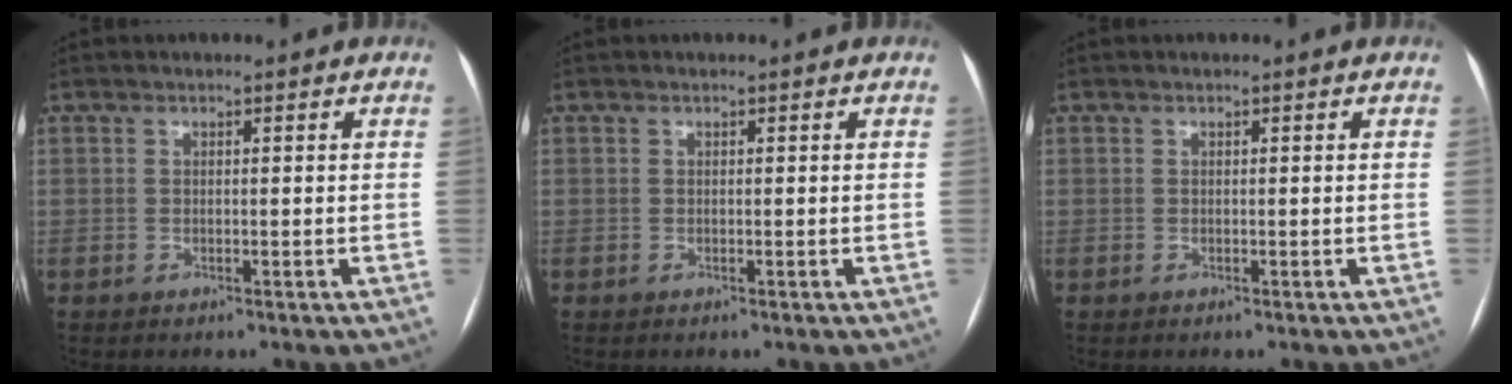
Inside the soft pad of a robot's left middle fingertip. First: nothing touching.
{"total": 0.0}
{"total": 0.0}